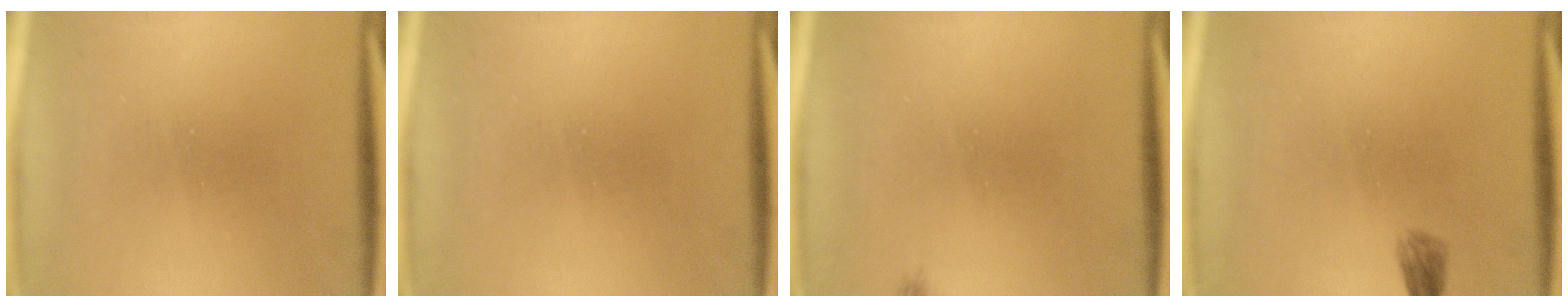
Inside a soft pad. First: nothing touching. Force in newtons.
{"total": 0.0}
{"total": 0.6}
{"total": 1.7}